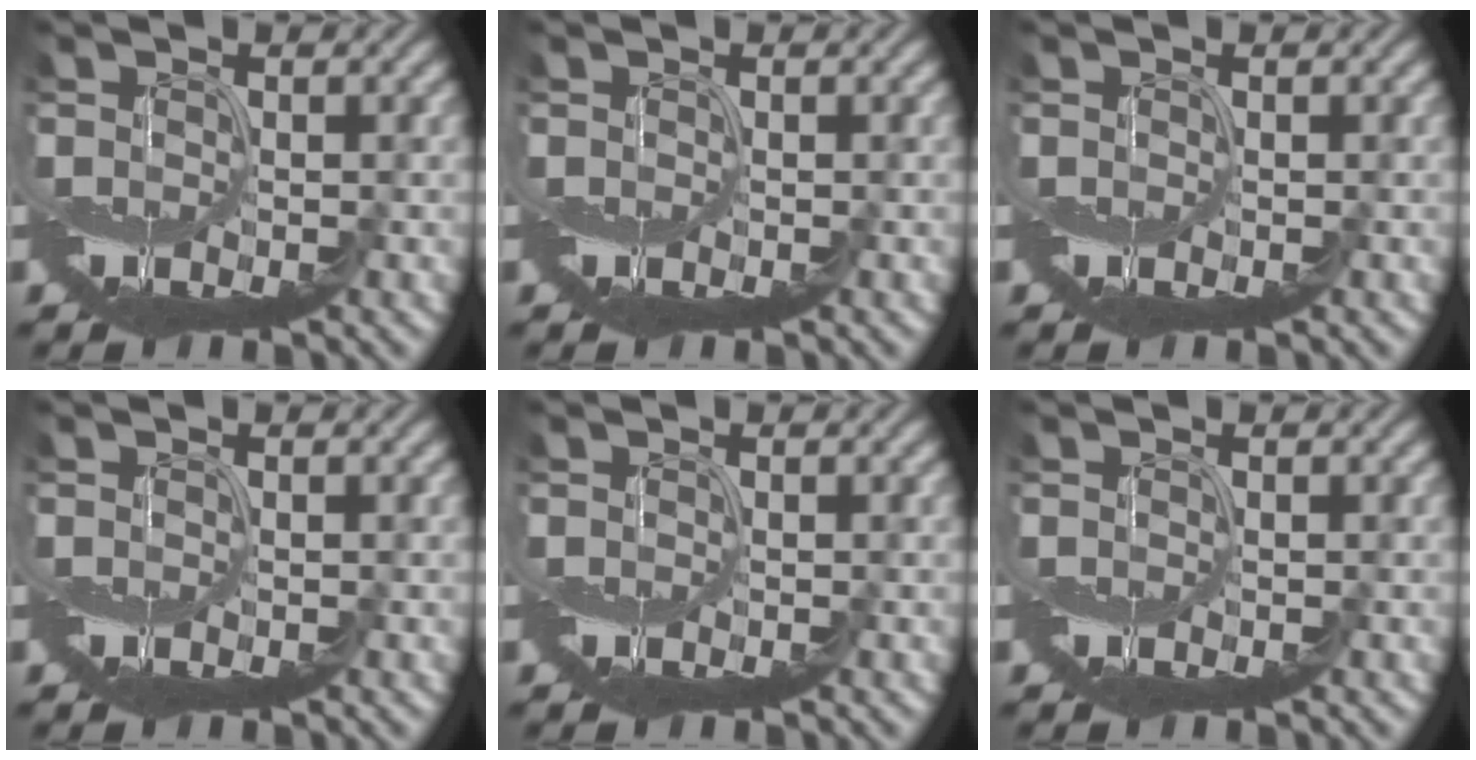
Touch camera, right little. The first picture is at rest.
{"total": 0.0}
{"total": 0.0}
{"total": 0.0}
{"total": 0.0}
{"total": 0.0}